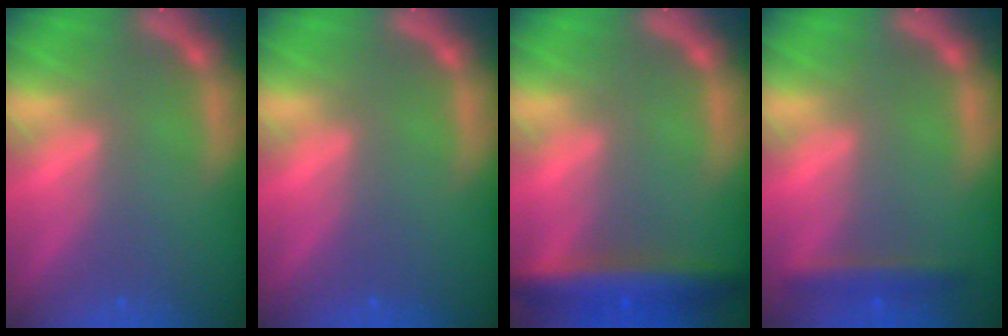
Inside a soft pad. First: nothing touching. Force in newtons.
{"total": 0.0}
{"total": 6.0}
{"total": 2.4}